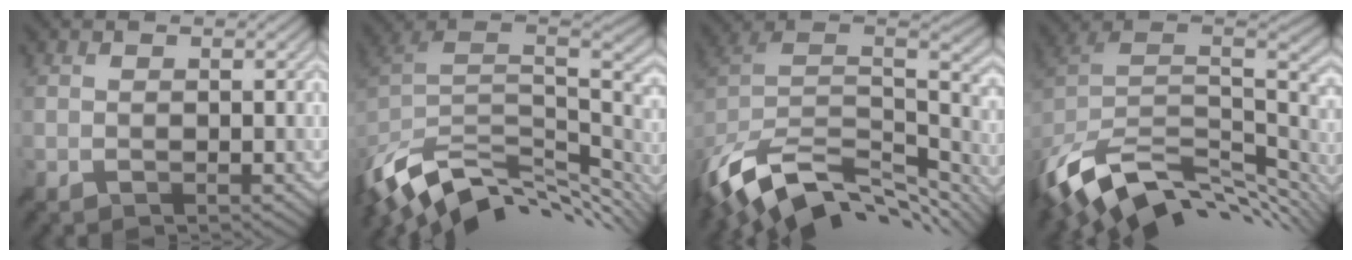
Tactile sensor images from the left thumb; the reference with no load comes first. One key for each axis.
{"total": 13.2, "fx": -6.3, "fy": 6.7, "fz": 9.4, "tx": -0.218, "ty": -0.010, "tz": -0.103}
{"total": 13.6, "fx": -7.3, "fy": 7.5, "fz": 8.7, "tx": -0.205, "ty": -0.025, "tz": -0.110}
{"total": 13.2, "fx": -6.0, "fy": 7.6, "fz": 9.0, "tx": -0.198, "ty": -0.024, "tz": -0.088}